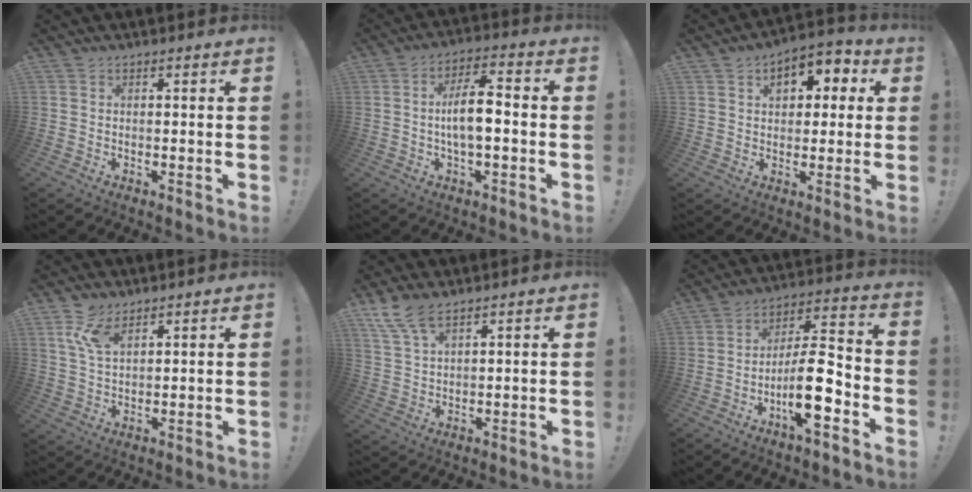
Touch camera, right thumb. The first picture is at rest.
{"total": 9.5, "force": [-1.2, 3.4, 8.8], "torque": [-0.154, 0.010, -0.025]}
{"total": 8.1, "force": [2.8, 5.5, 5.2], "torque": [-0.065, -0.009, 0.047]}
{"total": 7.6, "force": [4.4, 3.5, 5.0], "torque": [-0.097, -0.010, 0.084]}
{"total": 7.7, "force": [5.4, 2.8, 4.6], "torque": [-0.098, -0.018, 0.105]}
{"total": 16.2, "force": [-6.0, 4.9, 14.2], "torque": [-0.244, 0.032, -0.096]}